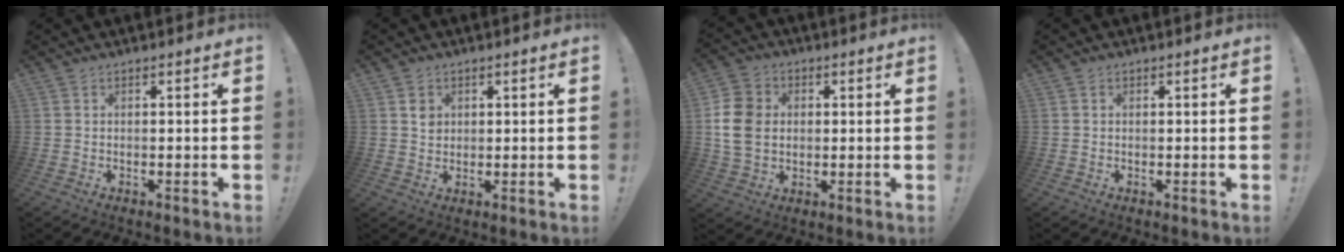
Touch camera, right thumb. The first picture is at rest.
{"total": 2.9, "force": [1.0, 2.5, 1.1], "torque": [0.000, -0.005, 0.014]}
{"total": 11.9, "force": [1.0, 9.6, 6.9], "torque": [-0.131, 0.010, 0.023]}
{"total": 0.0}